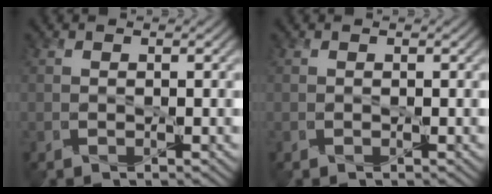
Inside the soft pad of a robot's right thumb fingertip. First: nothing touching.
{"total": 0.0}